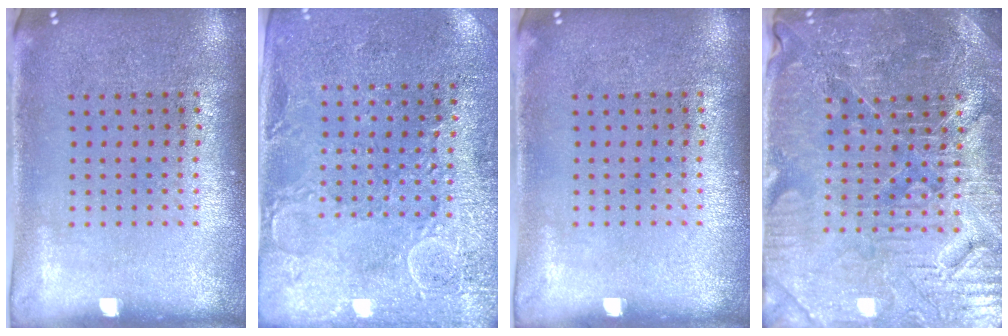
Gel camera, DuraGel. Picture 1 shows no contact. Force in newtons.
{"total": 2.7, "press": 2.6, "slide": 0.8}
{"total": 0.0}
{"total": 4.6, "press": 4.4, "slide": 1.4}